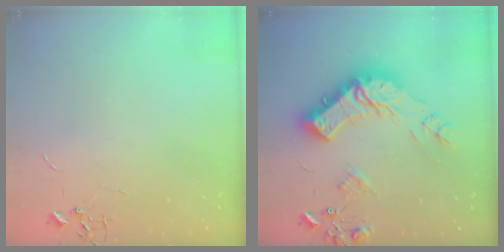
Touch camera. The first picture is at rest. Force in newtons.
{"total": 23.2, "press": 23.0, "slide": 3.0}